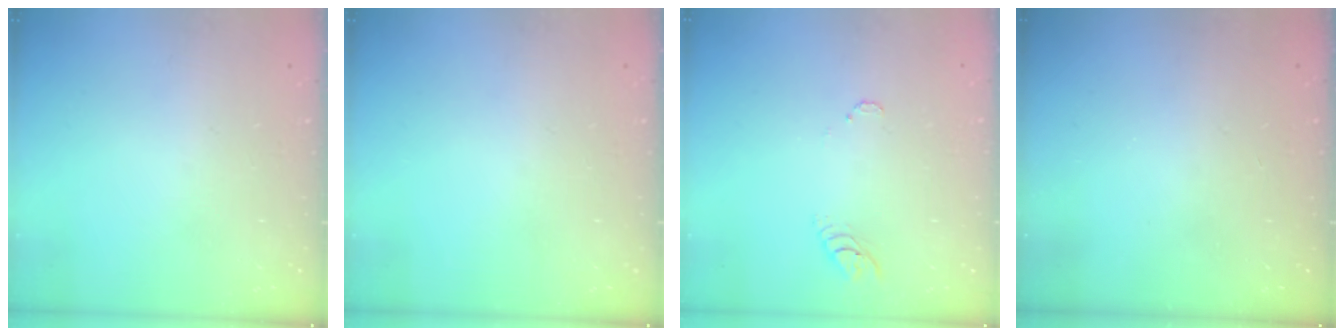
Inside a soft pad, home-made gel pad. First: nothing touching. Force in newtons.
{"total": 0.0}
{"total": 3.6, "press": 3.6, "slide": 0.2}
{"total": 0.0}